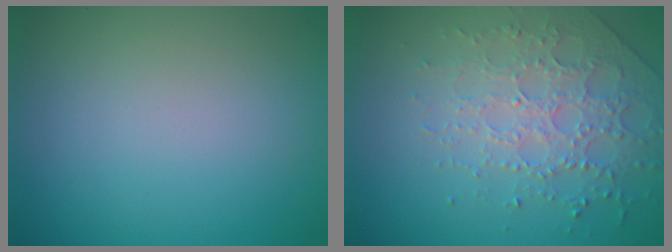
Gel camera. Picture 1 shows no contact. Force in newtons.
{"total": 3.8, "press": 3.6, "slide": 1.2}